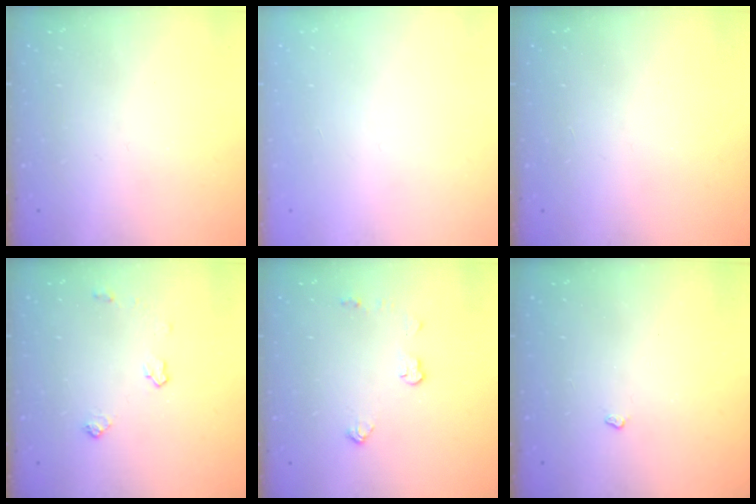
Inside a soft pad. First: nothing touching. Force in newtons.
{"total": 0.0}
{"total": 0.0}
{"total": 5.5, "press": 5.5, "slide": 0.7}
{"total": 5.1, "press": 5.1, "slide": 0.2}
{"total": 3.0, "press": 2.9, "slide": 0.5}